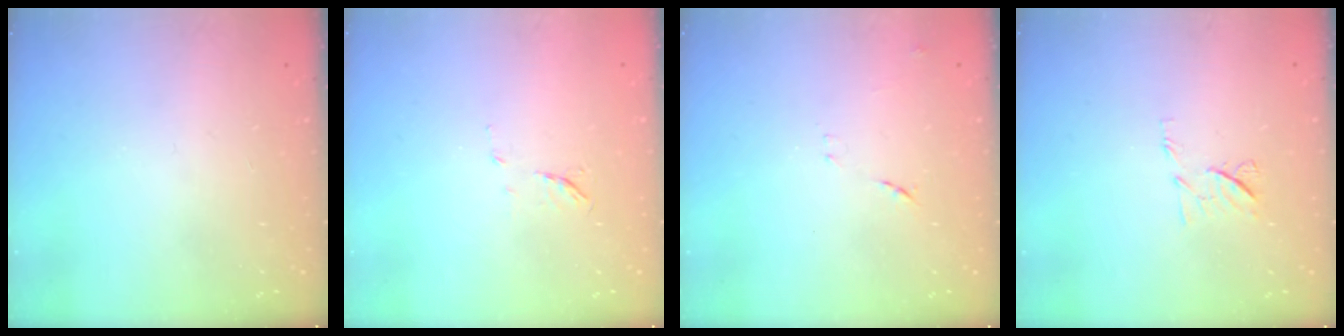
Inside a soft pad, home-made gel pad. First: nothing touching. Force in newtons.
{"total": 4.9, "press": 4.8, "slide": 1.3}
{"total": 7.2, "press": 7.2, "slide": 0.6}
{"total": 7.2, "press": 7.0, "slide": 1.4}